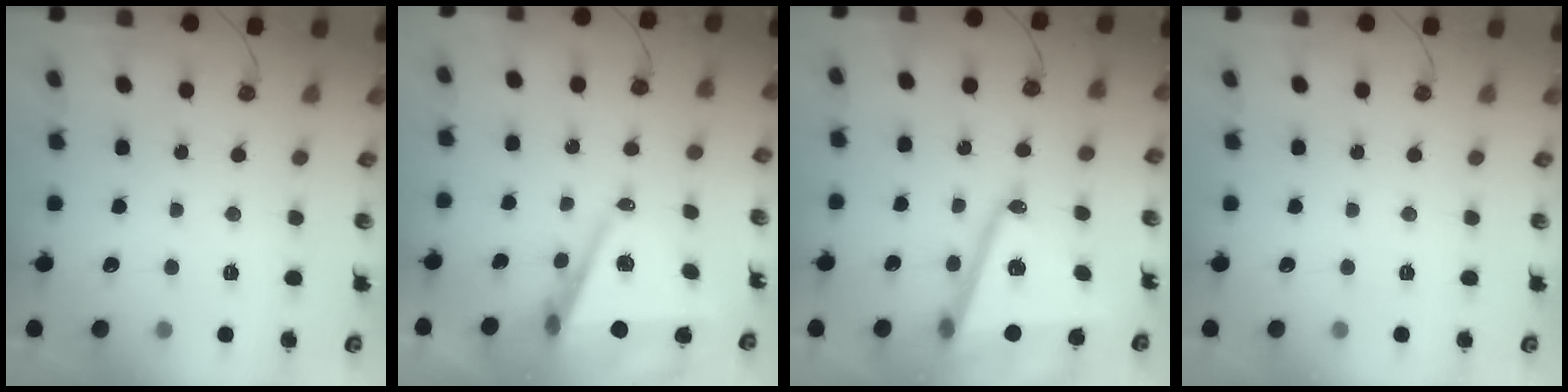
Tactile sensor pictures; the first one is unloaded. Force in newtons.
{"total": 9.3, "press": 8.4, "slide": 4.1}
{"total": 18.0, "press": 17.8, "slide": 2.5}
{"total": 0.0}